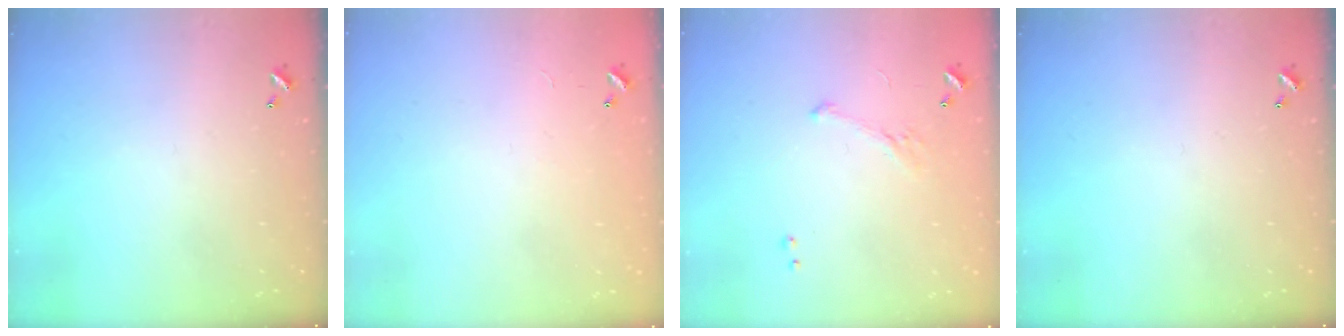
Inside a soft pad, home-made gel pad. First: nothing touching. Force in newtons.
{"total": 7.2, "press": 7.2, "slide": 0.5}
{"total": 4.0, "press": 3.9, "slide": 1.0}
{"total": 0.0}